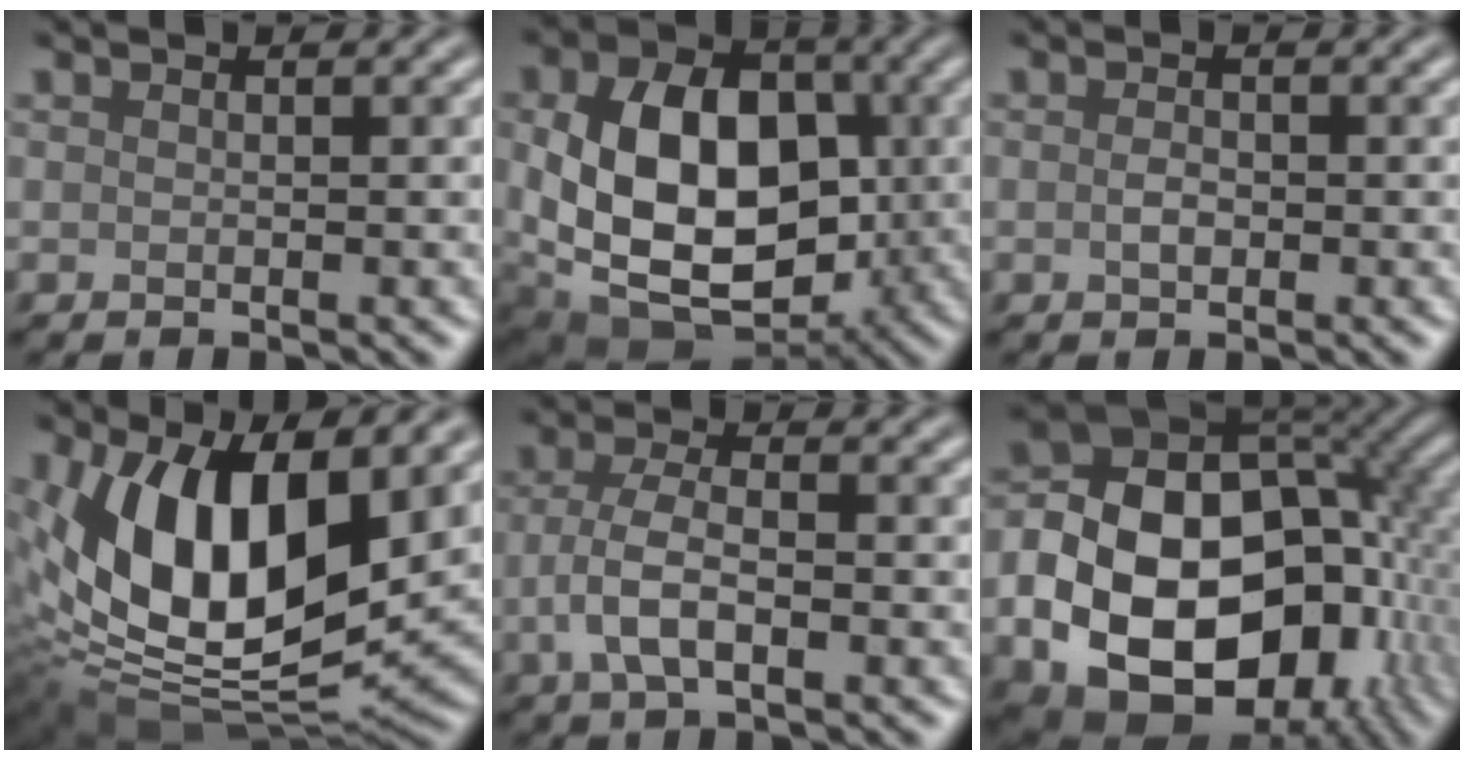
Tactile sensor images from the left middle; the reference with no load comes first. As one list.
[{"total": 13.7, "force": [-0.4, 9.6, 9.8], "torque": [-0.181, -0.022, 0.006]}, {"total": 1.2, "force": [-0.2, 0.7, 1.0], "torque": [-0.019, 0.000, -0.005]}, {"total": 14.4, "force": [3.9, 7.2, 11.8], "torque": [-0.214, -0.012, 0.065]}, {"total": 4.1, "force": [-1.1, 1.7, 3.5], "torque": [-0.076, 0.002, -0.026]}, {"total": 18.7, "force": [-4.5, 13.1, 12.5], "torque": [-0.206, -0.030, -0.060]}]